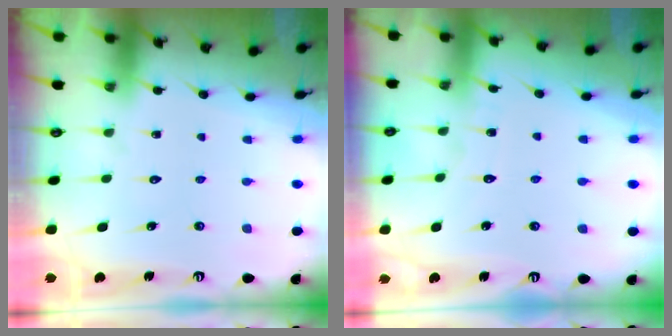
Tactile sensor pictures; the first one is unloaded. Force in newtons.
{"total": 3.7, "press": 3.6, "slide": 0.3}